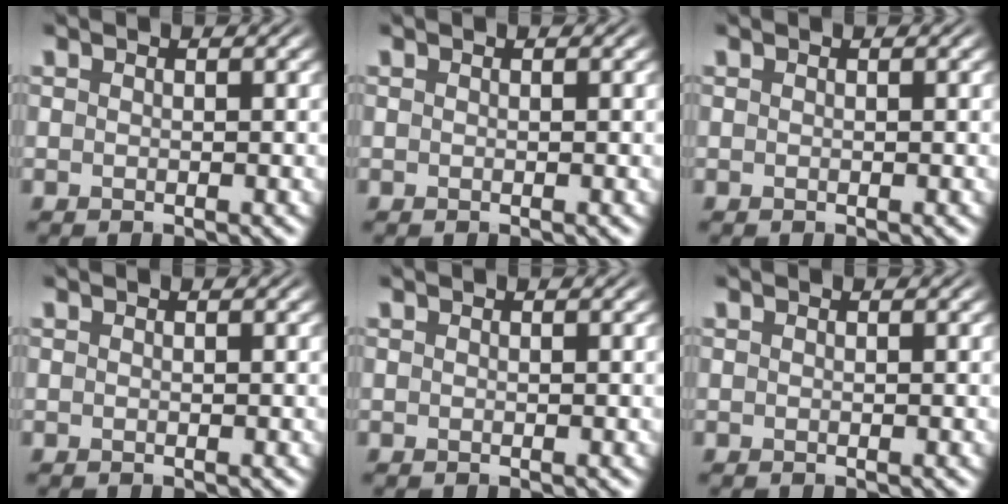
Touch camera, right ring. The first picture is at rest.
{"total": 0.0}
{"total": 0.0}
{"total": 0.0}
{"total": 0.0}
{"total": 0.0}